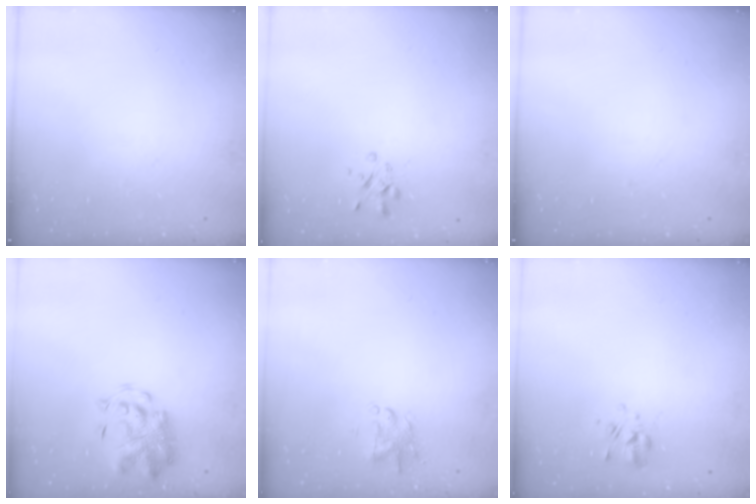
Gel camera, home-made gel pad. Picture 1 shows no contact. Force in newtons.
{"total": 1.8, "press": 1.8, "slide": 0.5}
{"total": 0.0}
{"total": 3.7, "press": 3.4, "slide": 1.4}
{"total": 1.4, "press": 1.3, "slide": 0.5}
{"total": 2.0, "press": 1.9, "slide": 0.7}